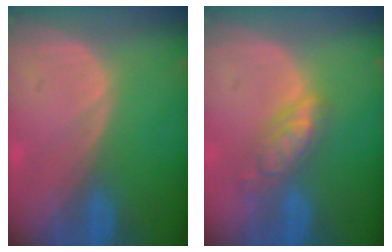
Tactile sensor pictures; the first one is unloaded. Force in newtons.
{"total": 5.5, "press": 5.0, "slide": 2.4}